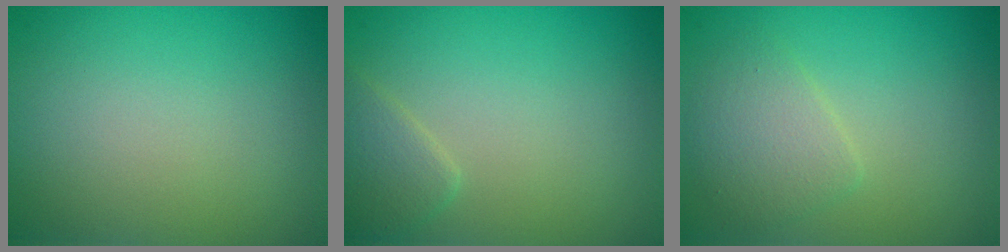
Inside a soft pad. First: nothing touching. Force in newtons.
{"total": 1.9, "press": 1.9, "slide": 0.1}
{"total": 2.4, "press": 2.4, "slide": 0.1}